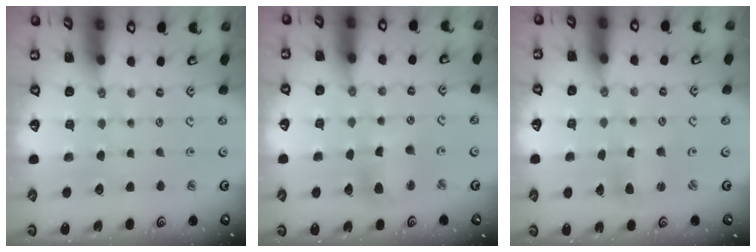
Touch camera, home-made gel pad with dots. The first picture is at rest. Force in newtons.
{"total": 9.2, "press": 9.1, "slide": 1.0}
{"total": 3.6, "press": 3.6, "slide": 0.3}